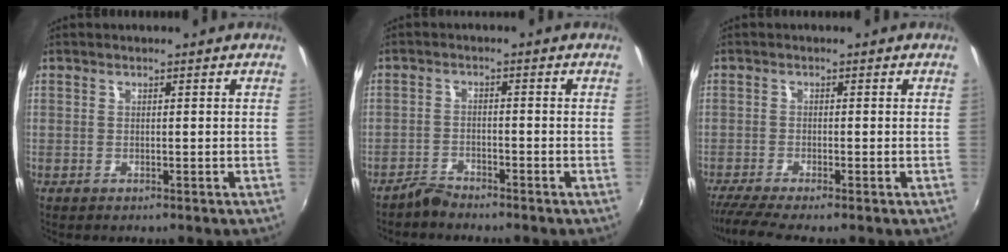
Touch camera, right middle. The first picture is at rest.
{"total": 3.0, "force": [-2.9, 0.6, 0.5], "torque": [-0.018, 0.000, -0.055]}
{"total": 5.7, "force": [-4.7, -0.5, 3.2], "torque": [-0.078, -0.025, -0.086]}